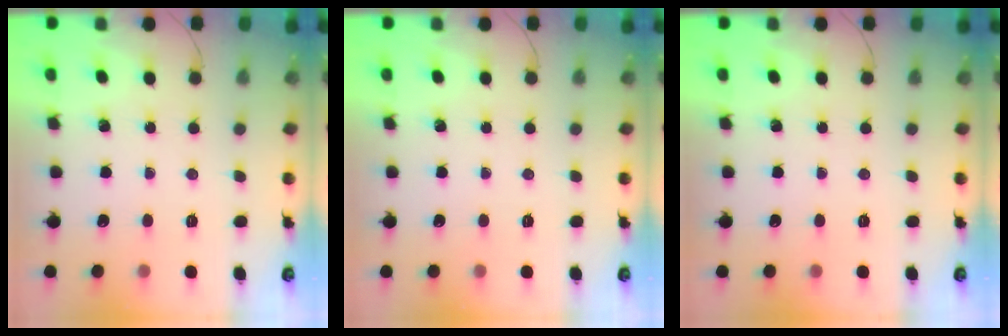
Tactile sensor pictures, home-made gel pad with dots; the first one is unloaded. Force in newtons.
{"total": 0.0}
{"total": 0.0}